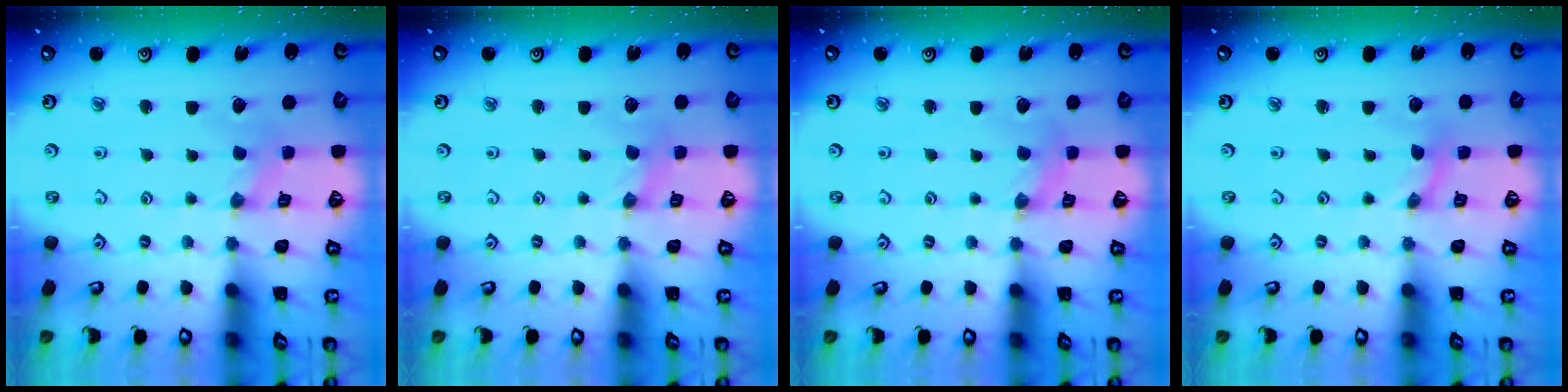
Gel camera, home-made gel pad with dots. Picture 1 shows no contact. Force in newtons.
{"total": 0.0}
{"total": 0.9, "press": 0.9, "slide": 0.3}
{"total": 0.0}